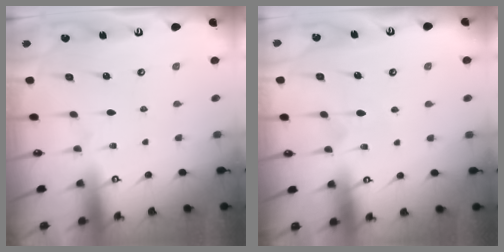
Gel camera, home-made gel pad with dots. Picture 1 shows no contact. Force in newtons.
{"total": 5.7, "press": 5.7, "slide": 0.5}